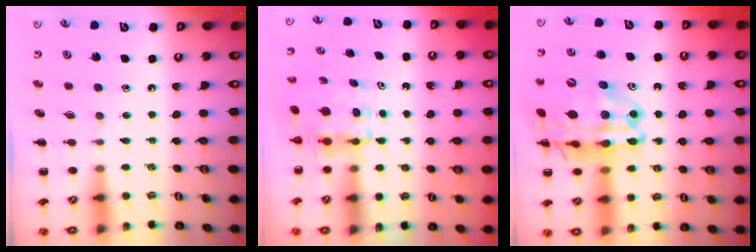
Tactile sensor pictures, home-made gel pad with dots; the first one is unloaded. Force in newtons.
{"total": 3.9, "press": 3.9, "slide": 0.3}
{"total": 22.2, "press": 21.6, "slide": 5.1}